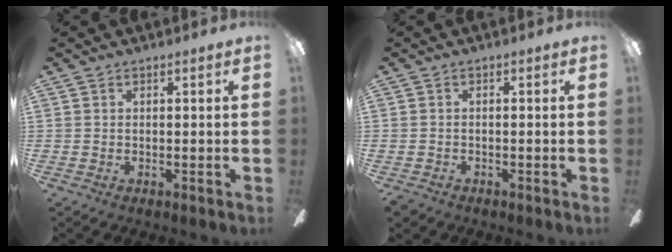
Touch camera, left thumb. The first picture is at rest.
{"total": 1.1, "force": [-0.9, 0.5, 0.0], "torque": [0.000, 0.001, -0.019]}